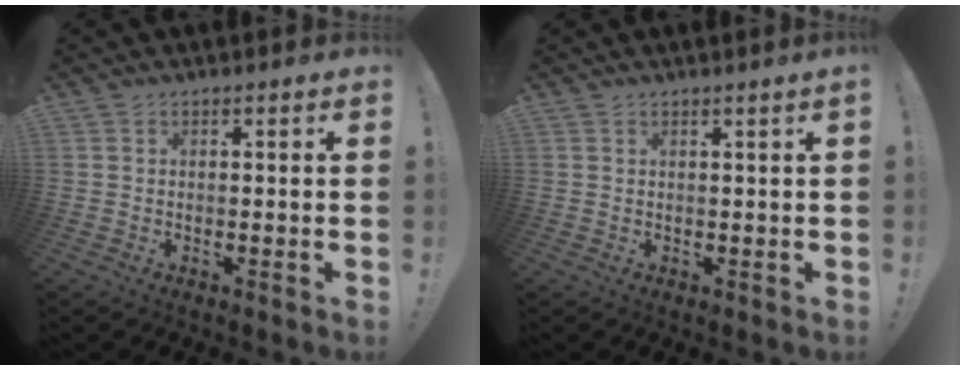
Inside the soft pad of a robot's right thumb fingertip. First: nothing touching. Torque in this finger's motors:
{"motor_torque": [0.03, 0.05, 0.64, 0.12, 0.03]}